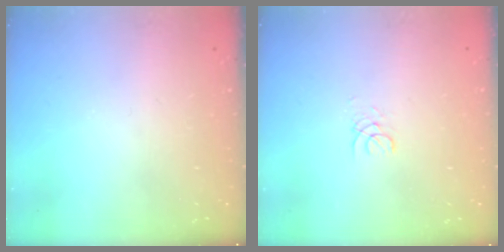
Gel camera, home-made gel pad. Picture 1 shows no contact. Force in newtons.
{"total": 1.0, "press": 1.0, "slide": 0.1}